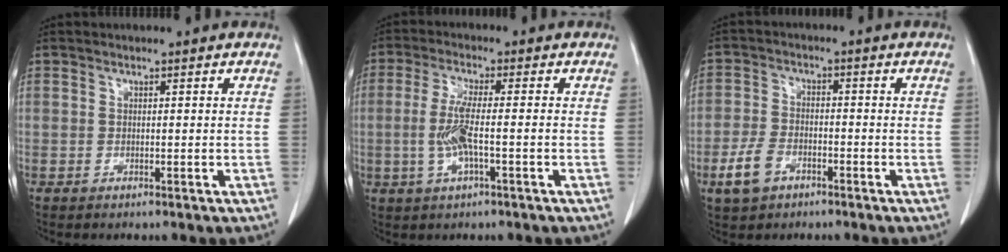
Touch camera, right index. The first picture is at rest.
{"total": 5.9, "force": [-1.1, 0.6, 5.8], "torque": [-0.126, -0.003, -0.023]}
{"total": 5.7, "force": [-3.1, 3.5, 3.2], "torque": [-0.079, 0.003, -0.056]}